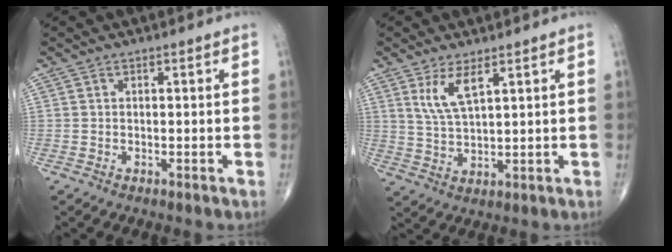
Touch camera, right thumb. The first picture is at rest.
{"total": 5.8, "force": [3.0, 1.7, 4.7], "torque": [-0.096, -0.021, 0.069]}